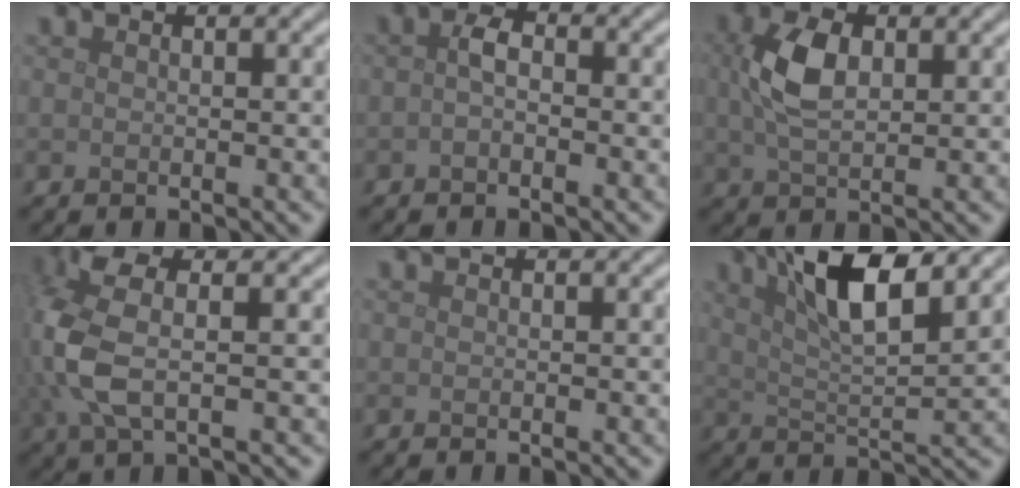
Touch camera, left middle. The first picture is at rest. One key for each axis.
{"total": 1.6, "fx": -0.4, "fy": 0.9, "fz": 1.4, "tx": -0.028, "ty": 0.005, "tz": -0.010}
{"total": 4.6, "fx": 1.0, "fy": 2.8, "fz": 3.6, "tx": -0.089, "ty": 0.001, "tz": 0.020}
{"total": 5.8, "fx": 0.2, "fy": 2.5, "fz": 5.3, "tx": -0.132, "ty": 0.004, "tz": 0.002}
{"total": 0.0}
{"total": 8.1, "fx": 4.3, "fy": 2.1, "fz": 6.5, "tx": -0.110, "ty": 0.009, "tz": 0.074}